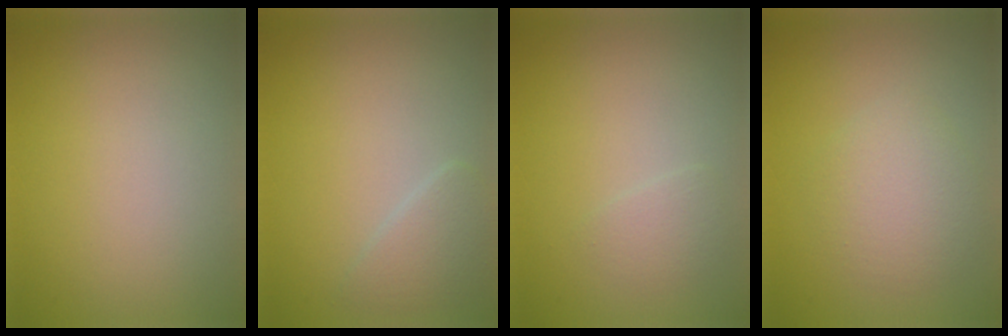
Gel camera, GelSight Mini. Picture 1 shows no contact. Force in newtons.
{"total": 2.0, "press": 2.0, "slide": 0.1}
{"total": 1.3, "press": 1.2, "slide": 0.0}
{"total": 3.0, "press": 3.0, "slide": 0.1}